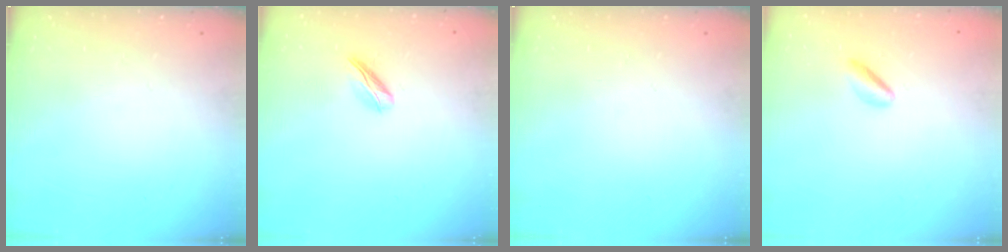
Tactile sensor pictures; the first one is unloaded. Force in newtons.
{"total": 3.8, "press": 3.8, "slide": 0.4}
{"total": 0.0}
{"total": 3.0, "press": 2.7, "slide": 1.2}